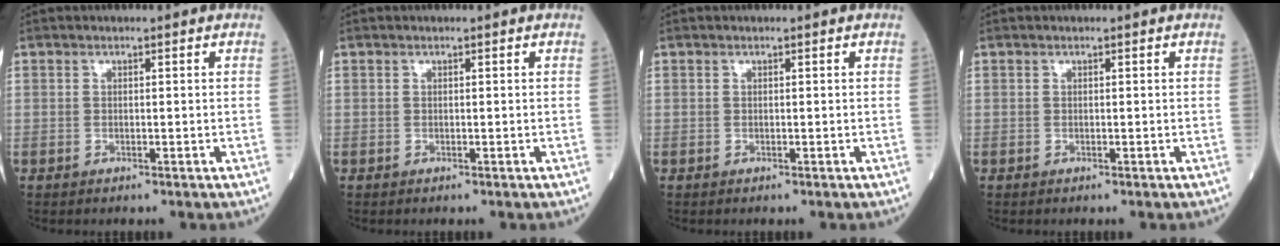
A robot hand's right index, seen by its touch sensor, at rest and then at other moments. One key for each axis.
{"total": 0.0}
{"total": 0.0}
{"total": 0.0}